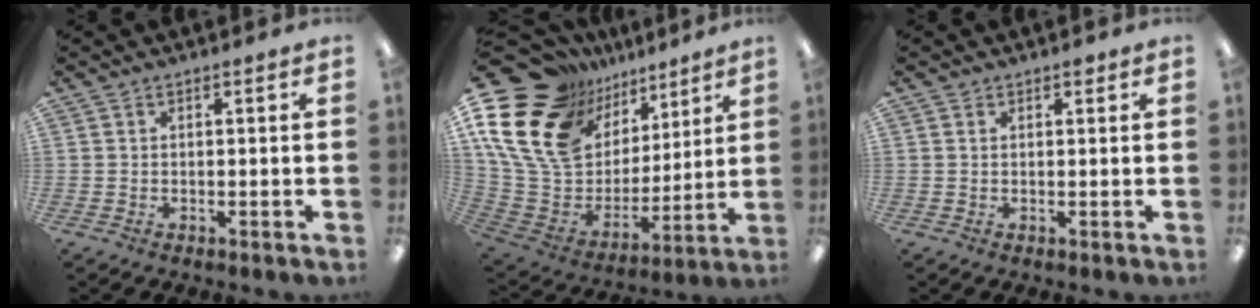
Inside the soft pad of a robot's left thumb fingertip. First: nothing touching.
{"total": 23.2, "force": [11.6, 16.0, 12.1], "torque": [-0.260, -0.077, 0.227]}
{"total": 1.1, "force": [0.8, 0.7, 0.4], "torque": [-0.002, -0.002, 0.012]}